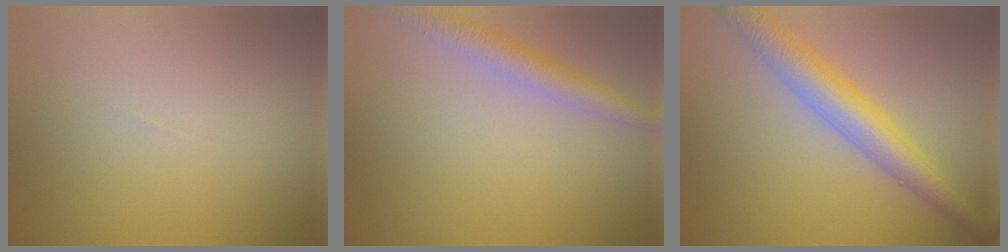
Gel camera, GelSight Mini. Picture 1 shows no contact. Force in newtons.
{"total": 3.5, "press": 3.5, "slide": 0.1}
{"total": 5.1, "press": 5.1, "slide": 0.1}